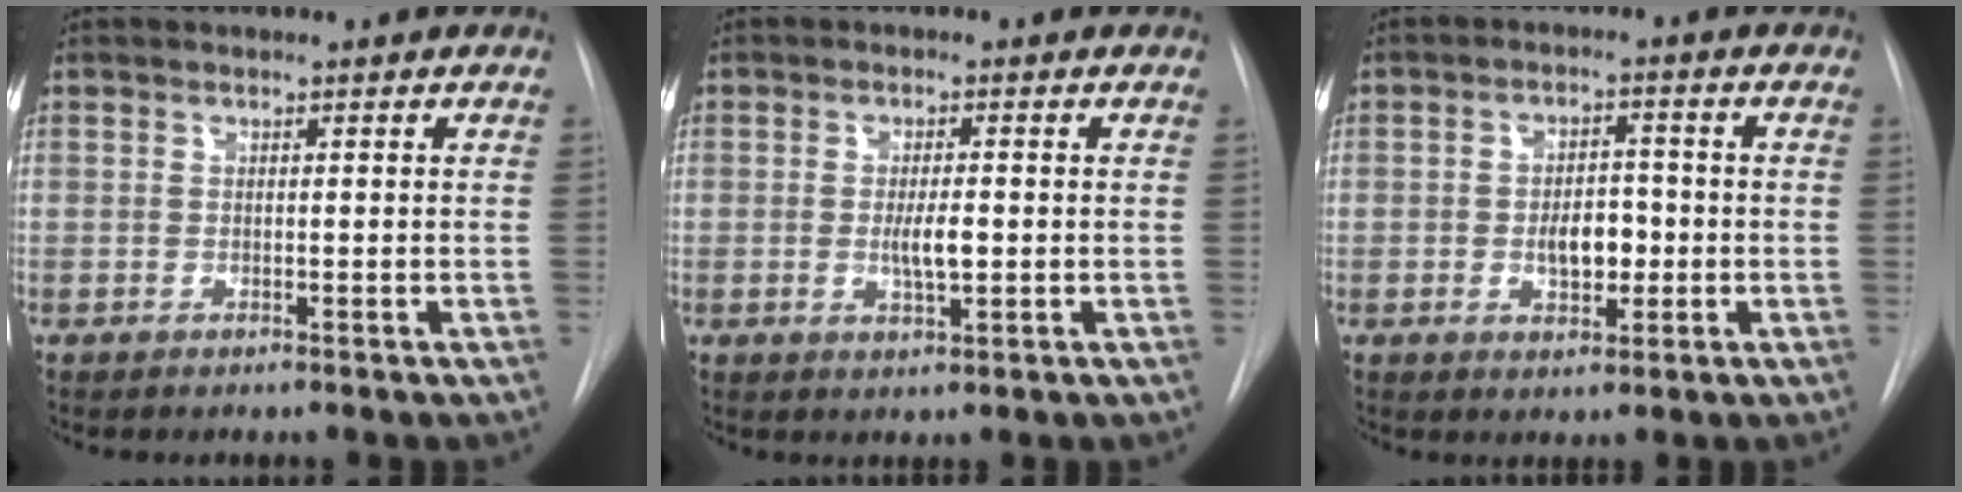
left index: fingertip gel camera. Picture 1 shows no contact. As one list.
[{"total": 3.7, "force": [-0.7, 0.9, 3.6], "torque": [-0.063, -0.007, -0.012]}, {"total": 5.4, "force": [-1.3, 2.9, 4.3], "torque": [-0.067, 0.002, -0.019]}]